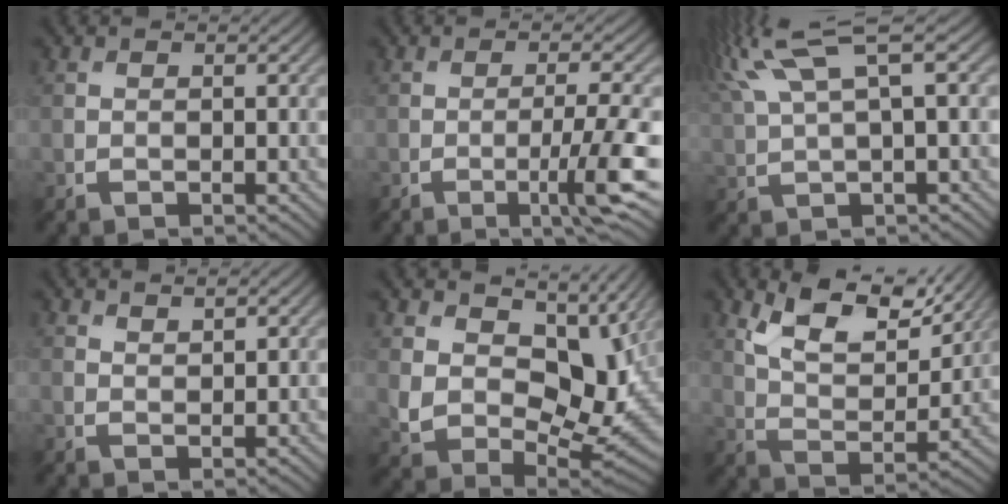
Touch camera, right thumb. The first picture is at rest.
{"total": 5.4, "force": [-1.7, 0.4, 5.1], "torque": [-0.085, 0.007, -0.034]}
{"total": 9.4, "force": [4.2, 2.4, 8.0], "torque": [-0.182, 0.037, 0.082]}
{"total": 1.0, "force": [0.9, 0.1, 0.3], "torque": [-0.008, -0.004, 0.019]}
{"total": 11.8, "force": [3.3, 8.1, 8.0], "torque": [-0.170, -0.022, 0.065]}
{"total": 10.5, "force": [6.8, 4.1, 6.9], "torque": [-0.140, -0.006, 0.123]}